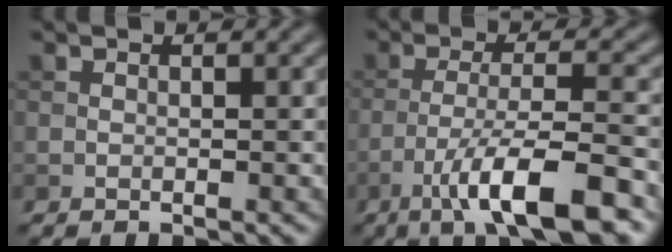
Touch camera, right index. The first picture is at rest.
{"total": 9.0, "force": [-5.1, 1.8, 7.2], "torque": [-0.115, 0.007, -0.088]}